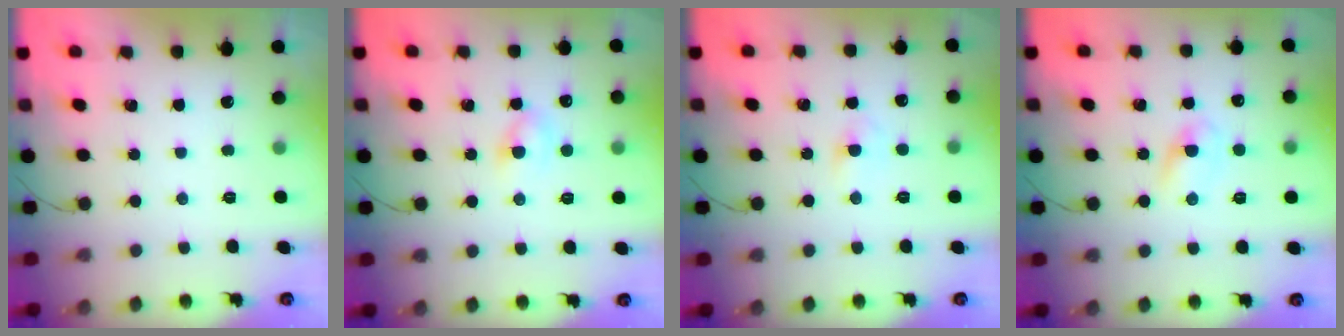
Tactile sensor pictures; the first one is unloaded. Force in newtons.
{"total": 2.9, "press": 2.7, "slide": 1.1}
{"total": 3.0, "press": 2.8, "slide": 1.1}
{"total": 2.9, "press": 2.6, "slide": 1.3}